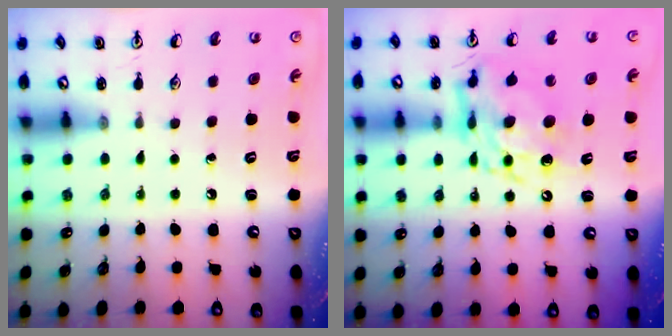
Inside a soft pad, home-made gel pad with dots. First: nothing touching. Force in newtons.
{"total": 13.0, "press": 13.0, "slide": 1.3}